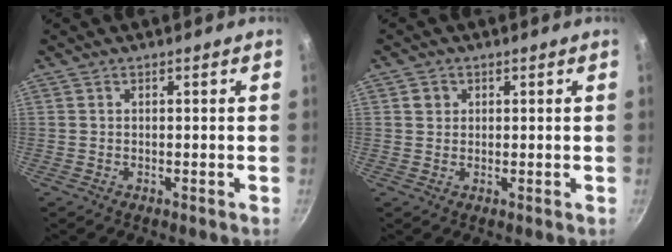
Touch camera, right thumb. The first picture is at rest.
{"total": 2.1, "force": [0.6, 1.9, 0.6], "torque": [-0.003, 0.004, 0.008]}